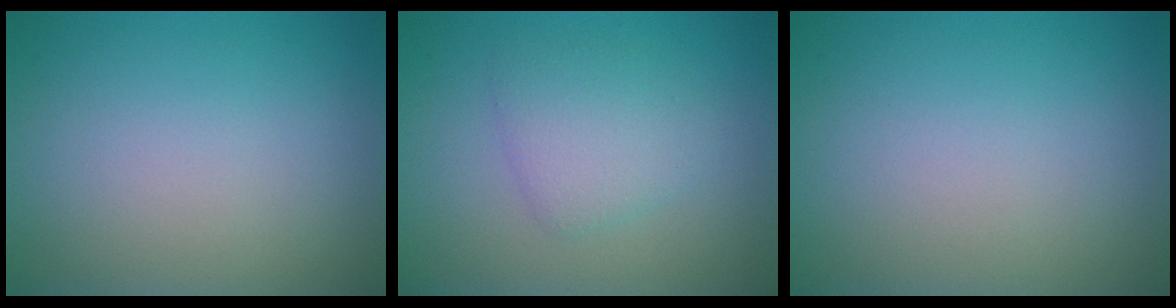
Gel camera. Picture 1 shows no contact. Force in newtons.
{"total": 2.8, "press": 2.8, "slide": 0.2}
{"total": 0.0}